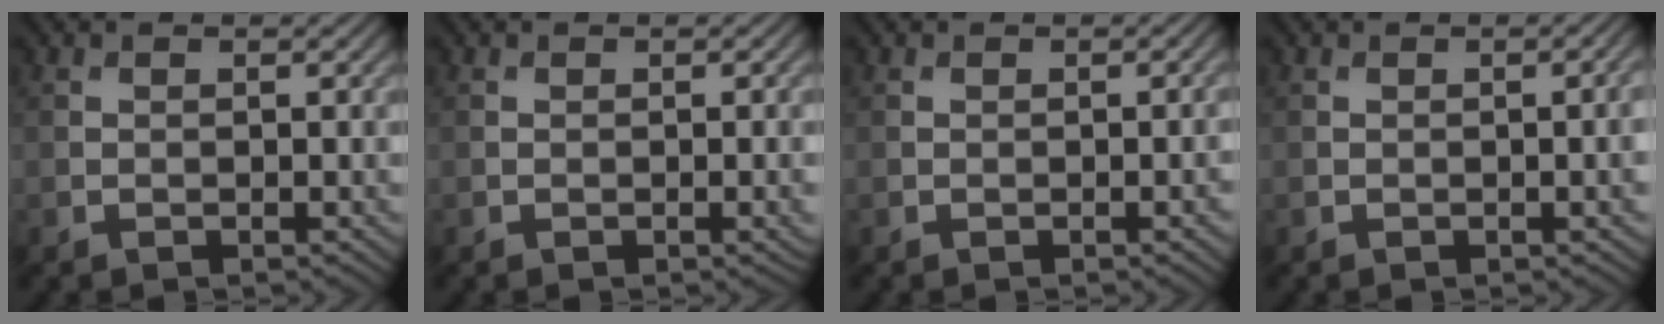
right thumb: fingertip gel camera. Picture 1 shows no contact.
{"total": 1.0, "force": [-0.2, 0.2, 1.0], "torque": [-0.013, -0.002, -0.002]}
{"total": 1.0, "force": [-0.3, 0.2, 0.9], "torque": [-0.013, 0.002, -0.004]}
{"total": 2.0, "force": [-0.1, 0.4, 2.0], "torque": [-0.023, 0.004, -0.003]}